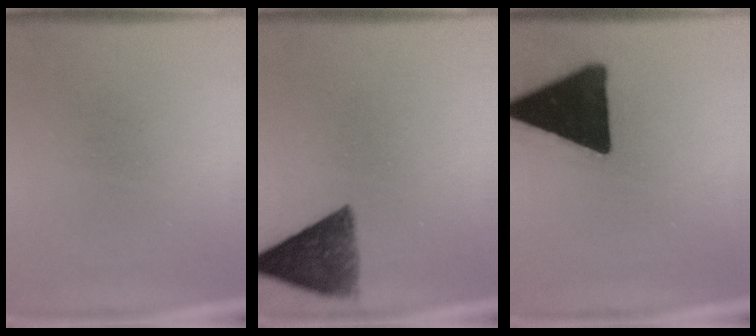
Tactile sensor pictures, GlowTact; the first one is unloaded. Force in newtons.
{"total": 9.3}
{"total": 19.8}